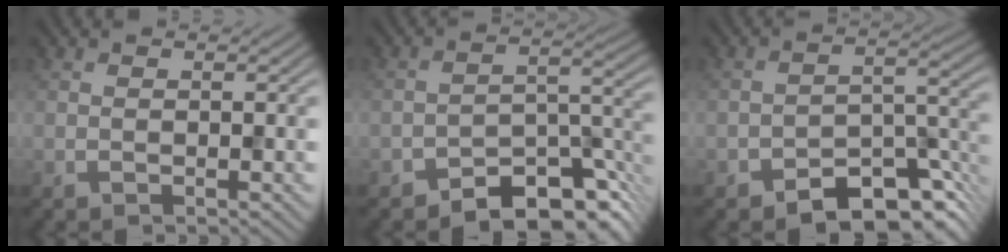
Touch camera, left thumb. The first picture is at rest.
{"total": 8.5, "force": [-6.4, 3.4, 4.5], "torque": [-0.049, 0.004, -0.119]}
{"total": 8.1, "force": [-5.7, 3.6, 4.5], "torque": [-0.054, 0.001, -0.105]}